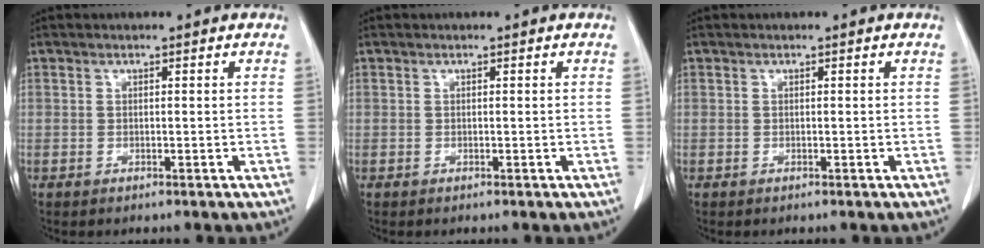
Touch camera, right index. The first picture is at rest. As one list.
[{"total": 0.0}, {"total": 0.0}]